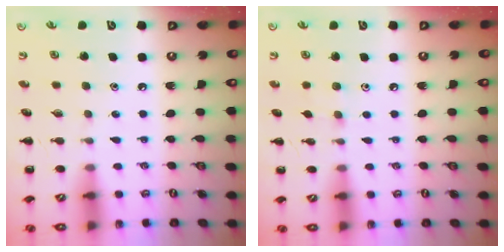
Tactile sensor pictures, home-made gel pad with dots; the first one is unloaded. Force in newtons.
{"total": 4.6, "press": 4.4, "slide": 1.5}